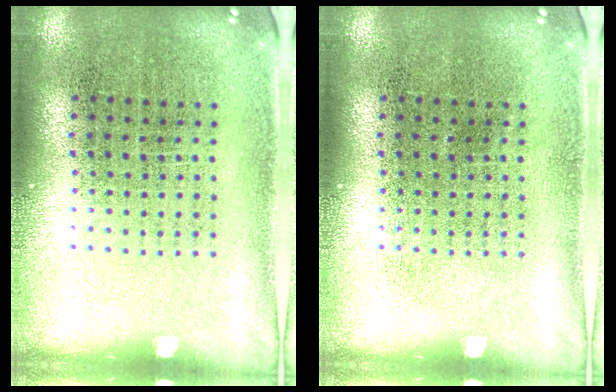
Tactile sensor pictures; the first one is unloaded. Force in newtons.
{"total": 0.0}